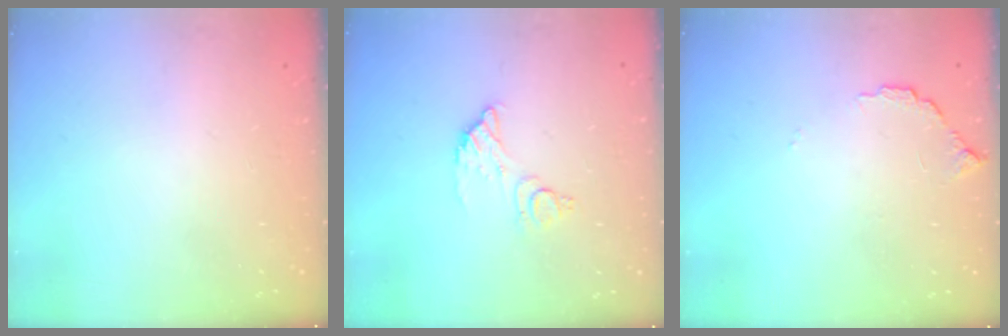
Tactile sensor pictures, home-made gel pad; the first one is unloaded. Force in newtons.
{"total": 8.3, "press": 8.3, "slide": 0.6}
{"total": 7.4, "press": 7.4, "slide": 0.4}